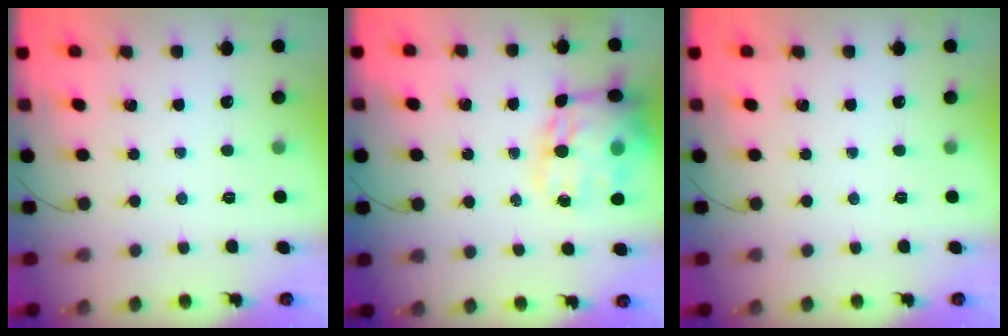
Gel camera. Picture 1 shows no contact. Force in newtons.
{"total": 18.8, "press": 18.4, "slide": 3.7}
{"total": 0.0}